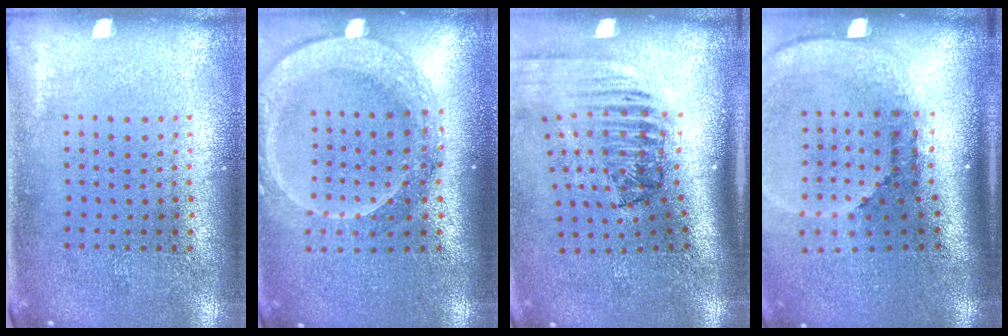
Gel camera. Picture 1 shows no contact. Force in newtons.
{"total": 2.2, "press": 2.0, "slide": 1.1}
{"total": 2.4, "press": 1.7, "slide": 1.7}
{"total": 2.6, "press": 1.8, "slide": 1.8}